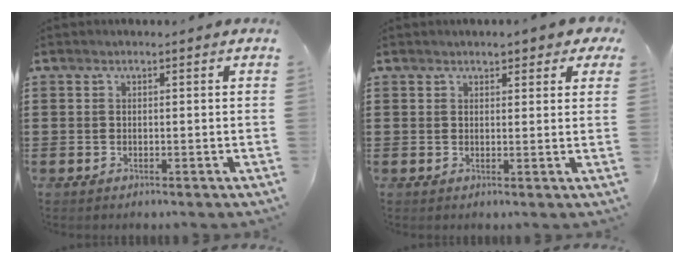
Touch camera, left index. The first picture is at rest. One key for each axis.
{"total": 2.1, "fx": 1.8, "fy": 0.7, "fz": 0.8, "tx": -0.014, "ty": 0.005, "tz": 0.032}